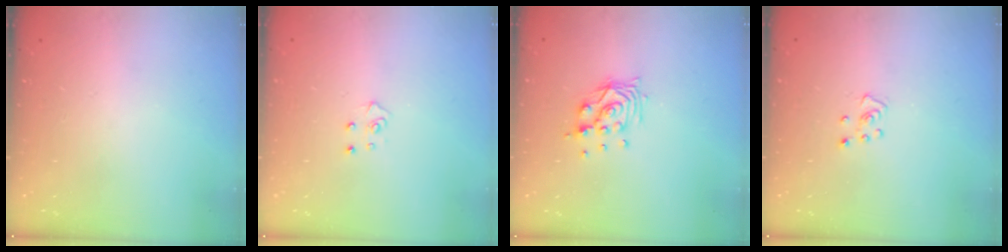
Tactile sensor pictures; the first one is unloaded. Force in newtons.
{"total": 4.6, "press": 4.6, "slide": 0.4}
{"total": 9.6, "press": 9.5, "slide": 1.2}
{"total": 4.0, "press": 4.0, "slide": 0.4}